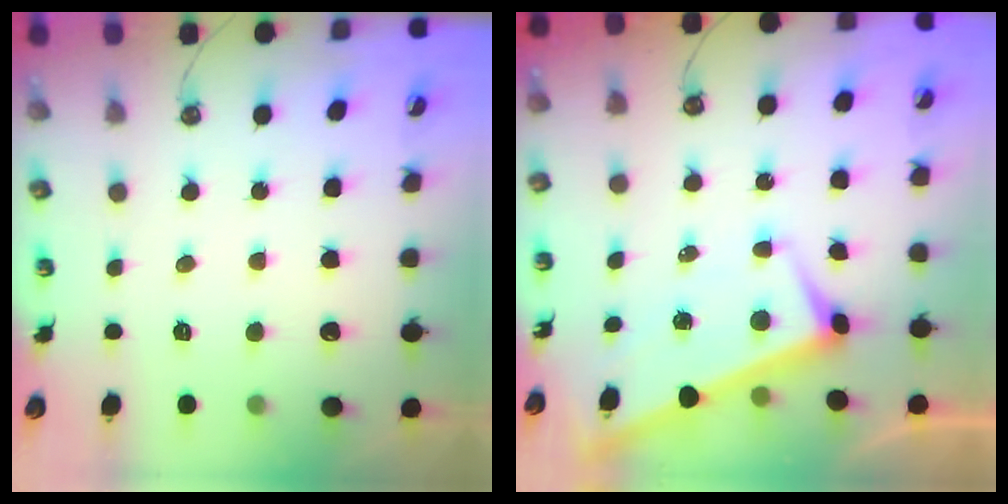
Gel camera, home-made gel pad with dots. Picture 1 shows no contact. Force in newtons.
{"total": 2.6, "press": 2.5, "slide": 0.7}